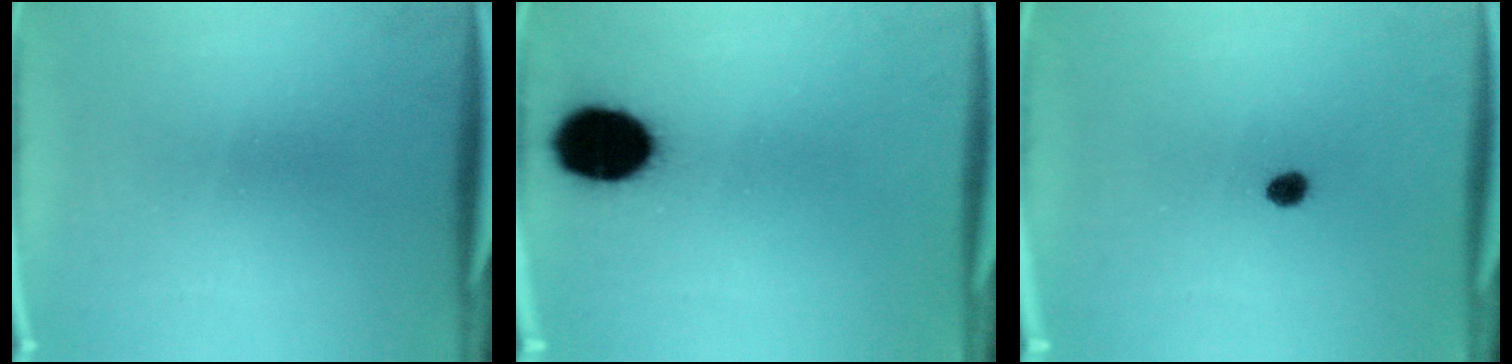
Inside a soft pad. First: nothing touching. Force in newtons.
{"total": 13.9}
{"total": 2.1}